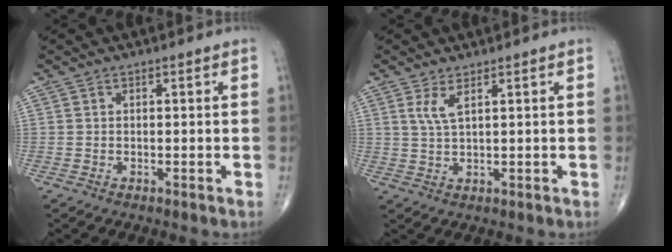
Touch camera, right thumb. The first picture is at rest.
{"total": 3.1, "force": [1.5, 0.7, 2.6], "torque": [-0.060, -0.007, 0.038]}